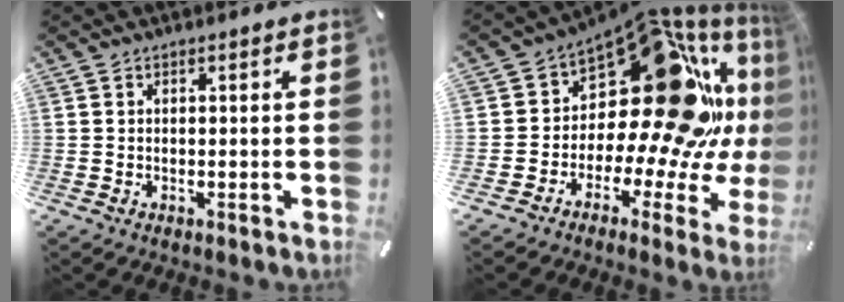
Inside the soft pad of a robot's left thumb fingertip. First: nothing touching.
{"total": 26.2, "force": [9.6, 13.9, 20.0], "torque": [-0.278, -0.109, 0.174]}